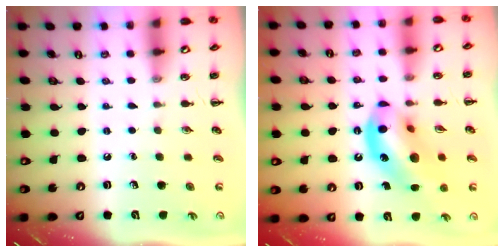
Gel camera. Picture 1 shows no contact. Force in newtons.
{"total": 14.9, "press": 14.4, "slide": 3.9}